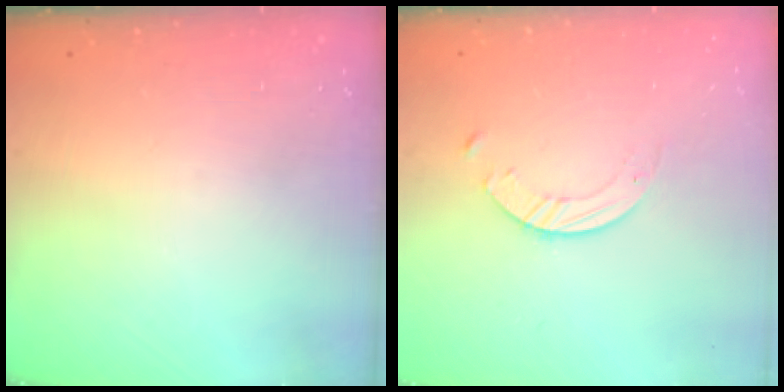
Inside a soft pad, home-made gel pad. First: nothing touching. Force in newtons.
{"total": 1.4, "press": 1.4, "slide": 0.2}